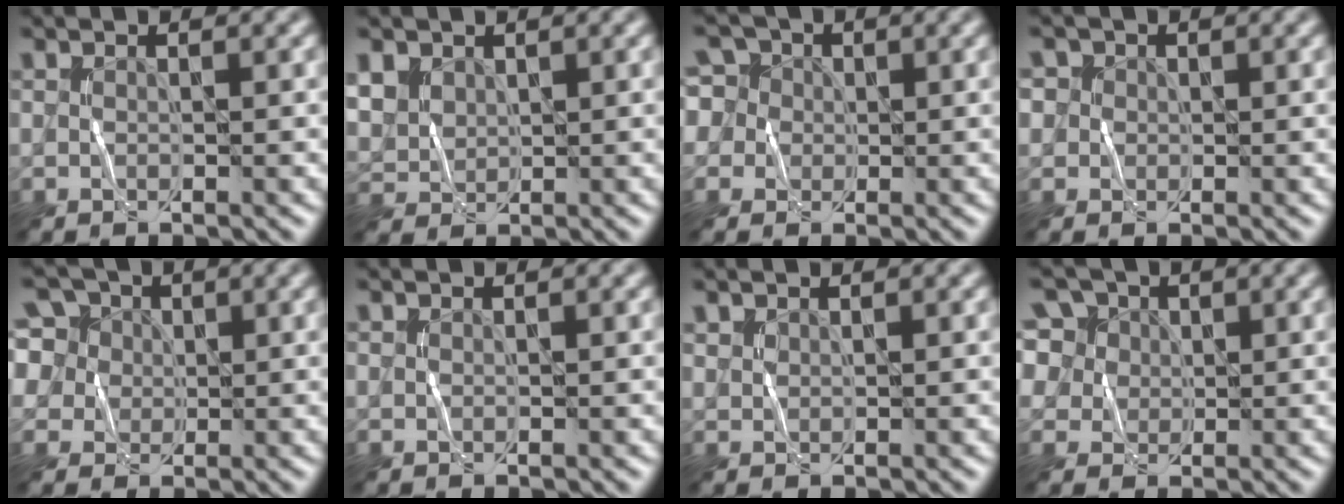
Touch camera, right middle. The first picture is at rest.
{"total": 3.6, "force": [1.8, 2.7, 1.5], "torque": [-0.053, -0.004, 0.048]}
{"total": 7.6, "force": [3.1, 6.2, 3.1], "torque": [-0.058, 0.039, 0.015]}
{"total": 2.3, "force": [0.8, 2.1, 0.5], "torque": [-0.009, 0.006, 0.014]}
{"total": 10.4, "force": [5.0, 7.8, 4.7], "torque": [-0.104, 0.042, 0.063]}
{"total": 0.0}
{"total": 0.7, "force": [0.6, 0.3, -0.1], "torque": [-0.003, -0.001, 0.019]}
{"total": 10.3, "force": [5.4, 7.5, 4.5], "torque": [-0.109, 0.035, 0.073]}